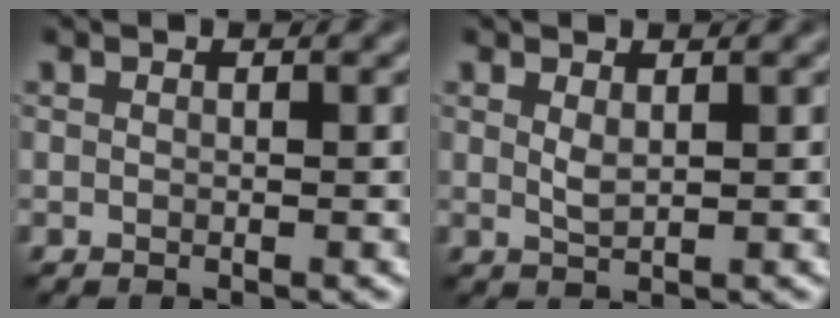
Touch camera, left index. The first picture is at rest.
{"total": 1.1, "force": [0.6, 0.3, 0.9], "torque": [-0.023, -0.003, 0.014]}